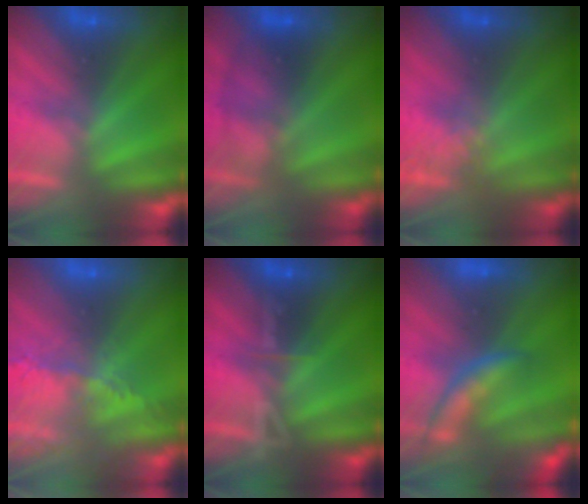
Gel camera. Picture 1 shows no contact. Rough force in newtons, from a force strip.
{"total": 2.2}
{"total": 3.8}
{"total": 8.2}
{"total": 3.4}
{"total": 5.8}